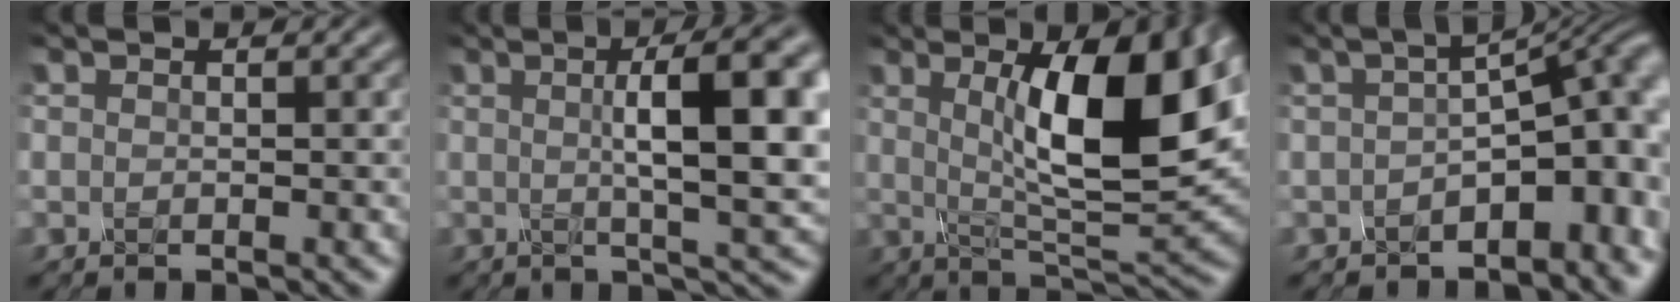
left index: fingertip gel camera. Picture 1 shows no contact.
{"total": 11.0, "force": [1.7, 2.7, 10.5], "torque": [-0.125, 0.015, 0.021]}
{"total": 11.5, "force": [2.4, 2.9, 10.9], "torque": [-0.154, 0.004, 0.044]}
{"total": 9.5, "force": [-1.7, 4.5, 8.2], "torque": [-0.091, 0.004, -0.024]}